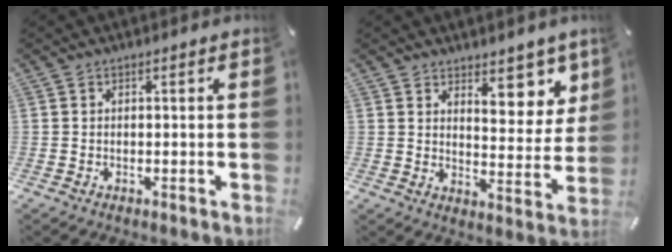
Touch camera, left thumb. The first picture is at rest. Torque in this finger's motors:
{"motor_torque": [0.67, -0.35, 0.60, -0.38, 0.04]}